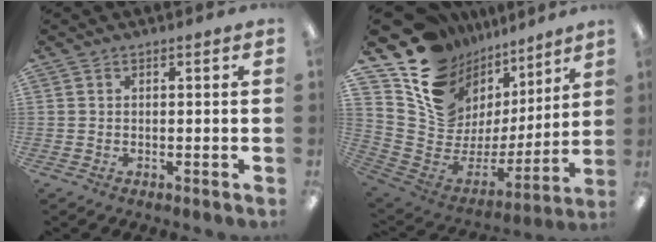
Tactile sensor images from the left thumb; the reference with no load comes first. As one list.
[{"total": 15.3, "force": [10.7, 10.0, 4.4], "torque": [-0.091, -0.099, 0.204]}]